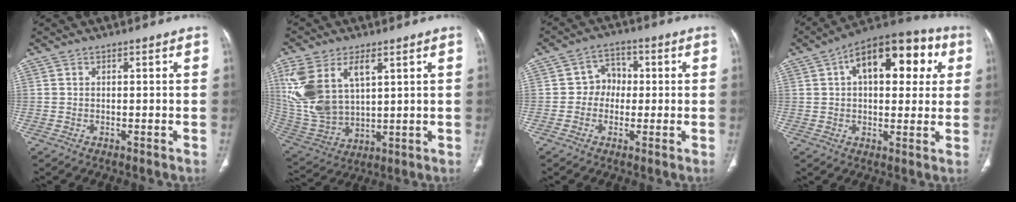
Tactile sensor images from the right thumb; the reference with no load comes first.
{"total": 17.1, "force": [6.2, 9.8, 12.6], "torque": [-0.266, -0.013, 0.139]}
{"total": 5.6, "force": [-0.1, 4.9, 2.6], "torque": [-0.007, 0.015, -0.014]}
{"total": 19.3, "force": [5.9, 10.2, 15.3], "torque": [-0.175, 0.026, 0.078]}